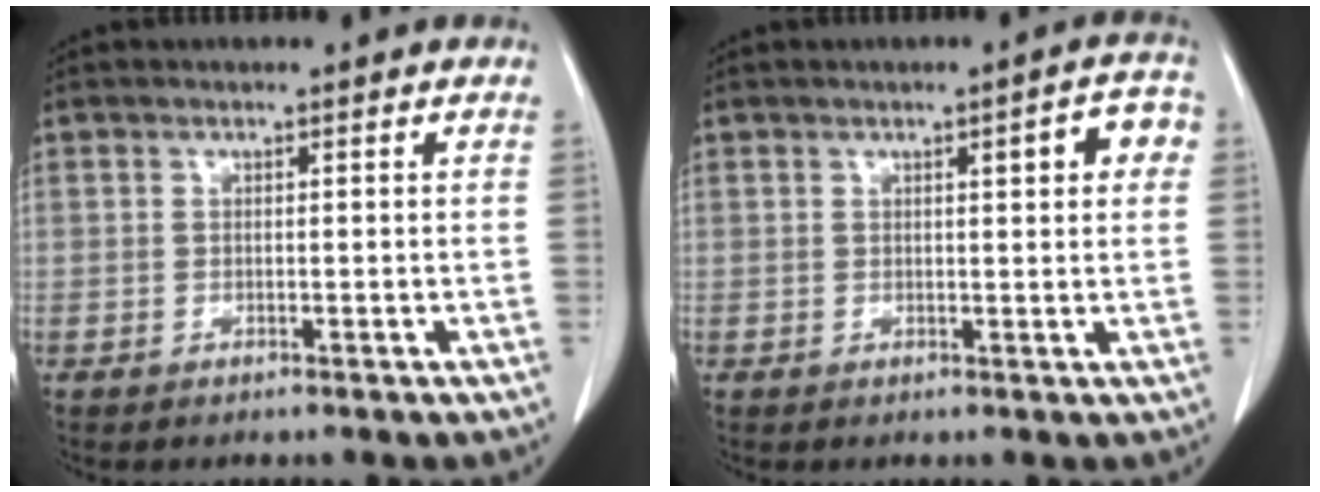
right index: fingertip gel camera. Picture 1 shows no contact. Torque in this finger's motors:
{"motor_torque": [0.36, 0.36, 0.10, 0.01]}